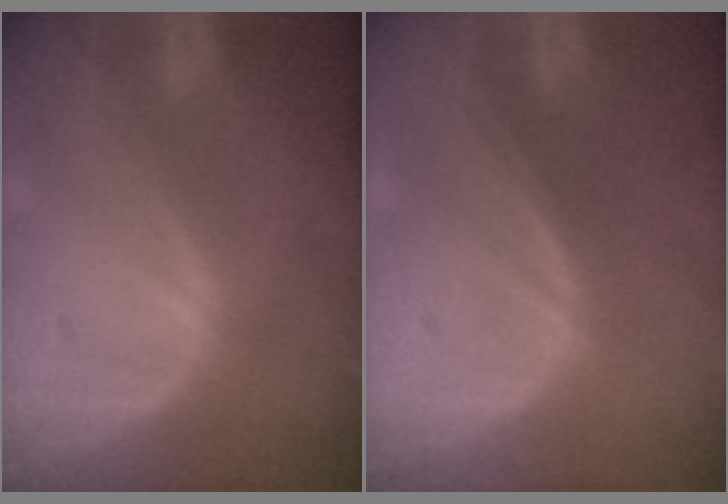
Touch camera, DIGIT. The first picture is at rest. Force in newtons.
{"total": 0.0}